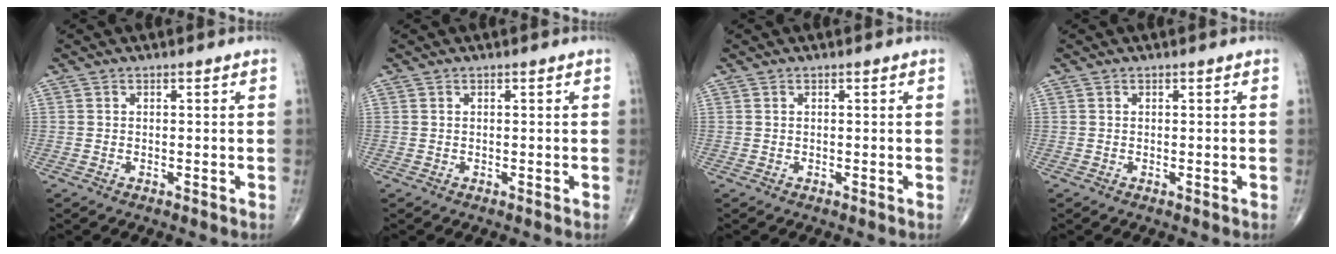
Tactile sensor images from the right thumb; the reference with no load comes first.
{"total": 0.0}
{"total": 0.0}
{"total": 0.0}